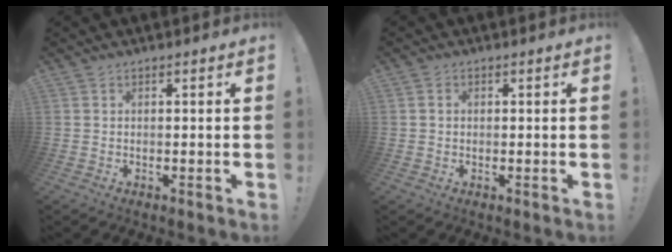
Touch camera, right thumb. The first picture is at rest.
{"total": 1.1, "force": [0.0, 1.0, 0.4], "torque": [-0.009, 0.005, 0.000]}